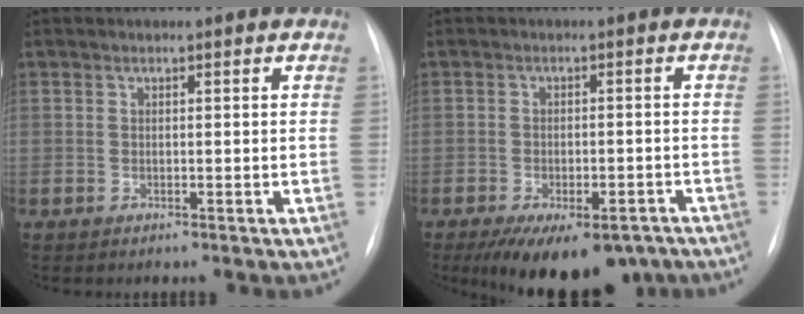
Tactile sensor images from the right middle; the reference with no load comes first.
{"total": 13.9, "force": [-10.2, 5.9, 7.3], "torque": [-0.109, -0.009, -0.134]}